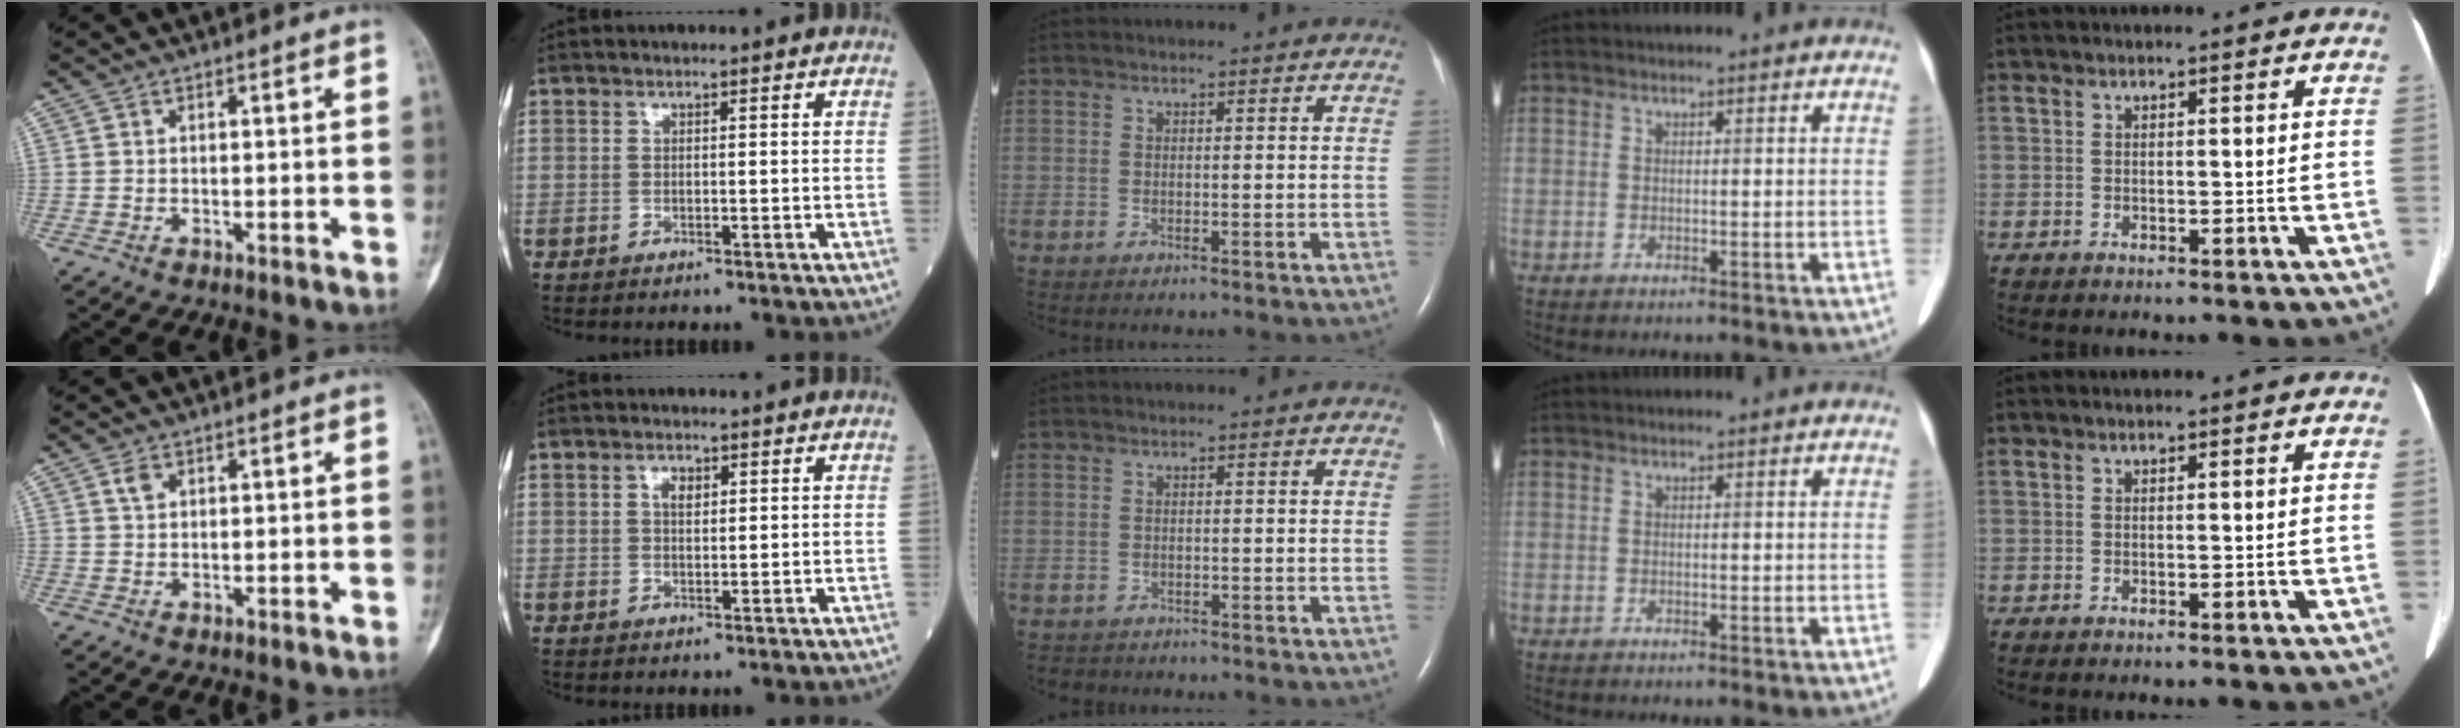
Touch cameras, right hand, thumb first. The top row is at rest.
{"thumb": {"total": 1.6, "force": [0.8, 1.0, 1.0], "torque": [-0.018, 0.002, 0.017]}, "index": {"total": 2.0, "force": [0.8, 1.1, 1.5], "torque": [-0.026, 0.002, 0.013]}, "middle": {"total": 1.3, "force": [-1.1, 0.6, -0.2], "torque": [-0.004, -0.001, -0.018]}}